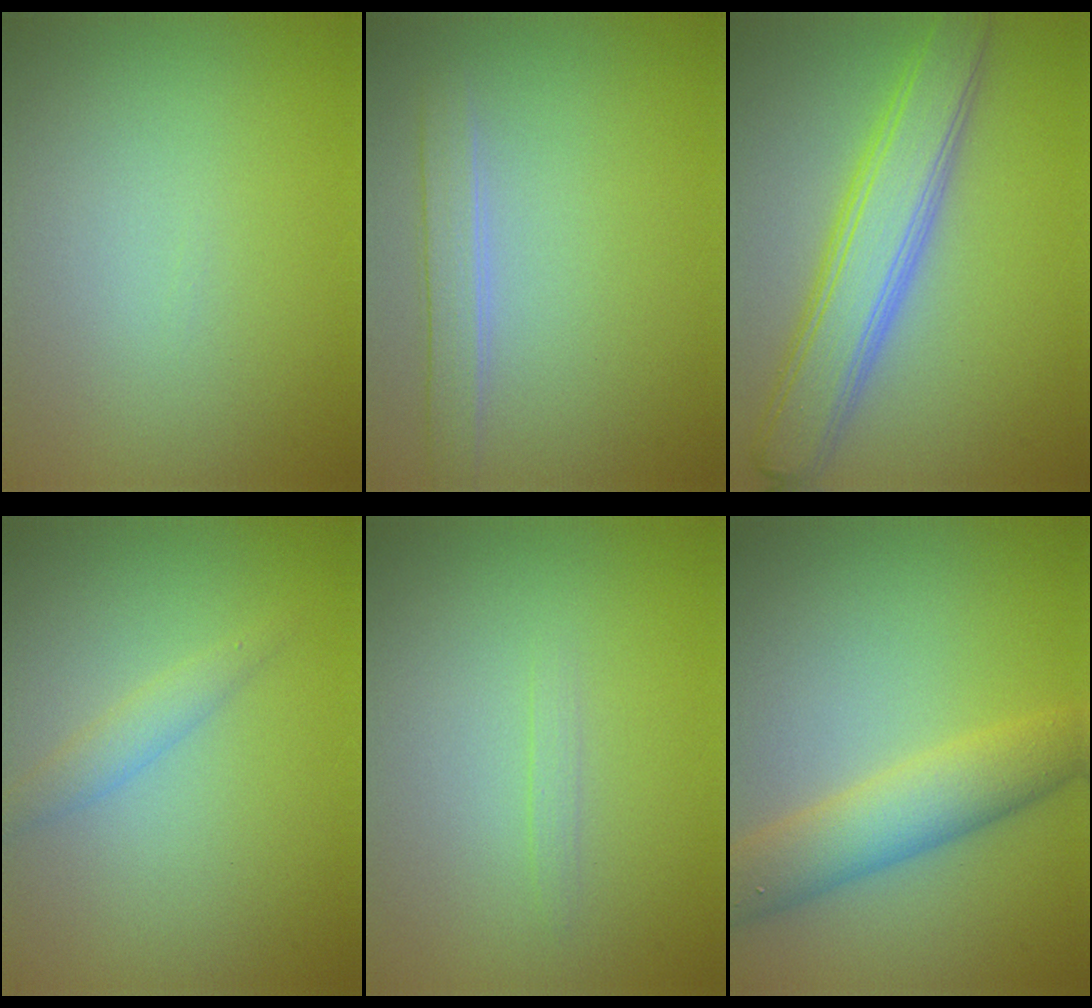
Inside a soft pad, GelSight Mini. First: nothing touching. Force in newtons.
{"total": 2.2, "press": 2.2, "slide": 0.1}
{"total": 6.1, "press": 6.1, "slide": 0.4}
{"total": 1.5, "press": 1.5, "slide": 0.1}
{"total": 0.6, "press": 0.6, "slide": 0.1}
{"total": 5.2, "press": 5.2, "slide": 0.2}